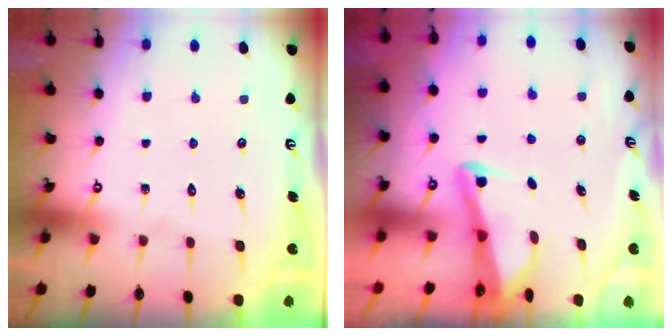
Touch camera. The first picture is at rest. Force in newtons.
{"total": 3.0, "press": 3.0, "slide": 0.3}